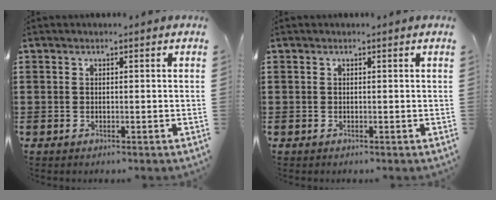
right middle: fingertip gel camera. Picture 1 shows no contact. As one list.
[{"total": 0.0}]